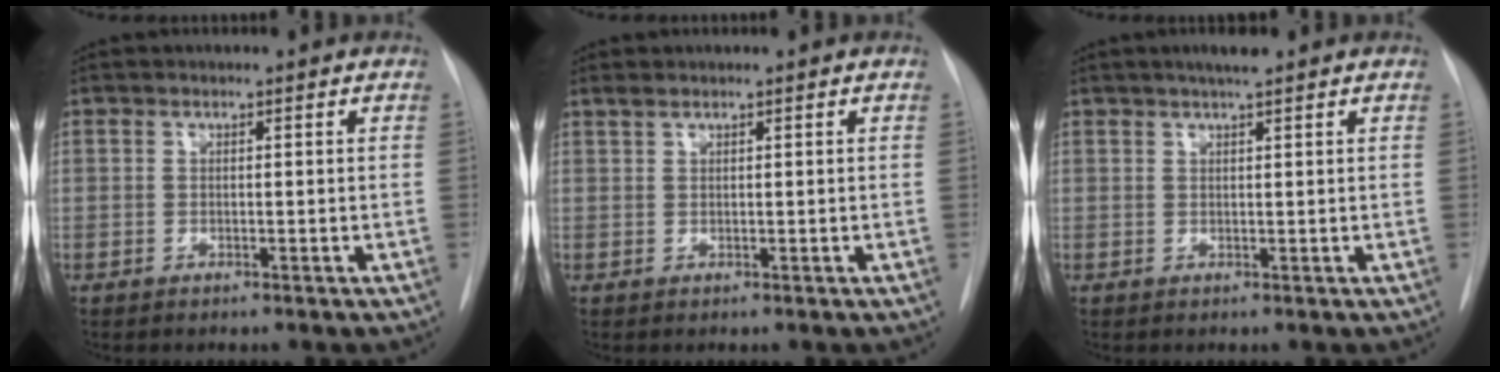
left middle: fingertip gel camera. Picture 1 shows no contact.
{"total": 0.8, "force": [0.7, 0.1, 0.3], "torque": [-0.009, 0.003, 0.016]}
{"total": 2.6, "force": [2.0, 0.1, 1.7], "torque": [-0.033, 0.005, 0.033]}